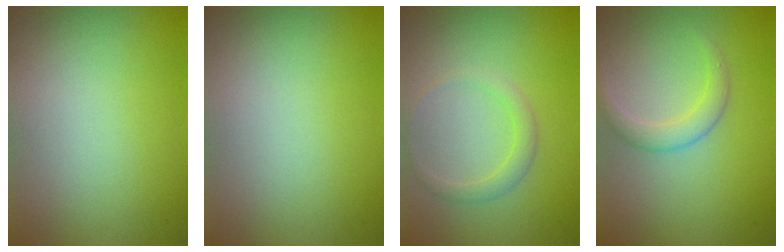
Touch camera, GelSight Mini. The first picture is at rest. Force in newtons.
{"total": 0.0}
{"total": 1.6, "press": 1.6, "slide": 0.1}
{"total": 2.2, "press": 2.1, "slide": 0.1}